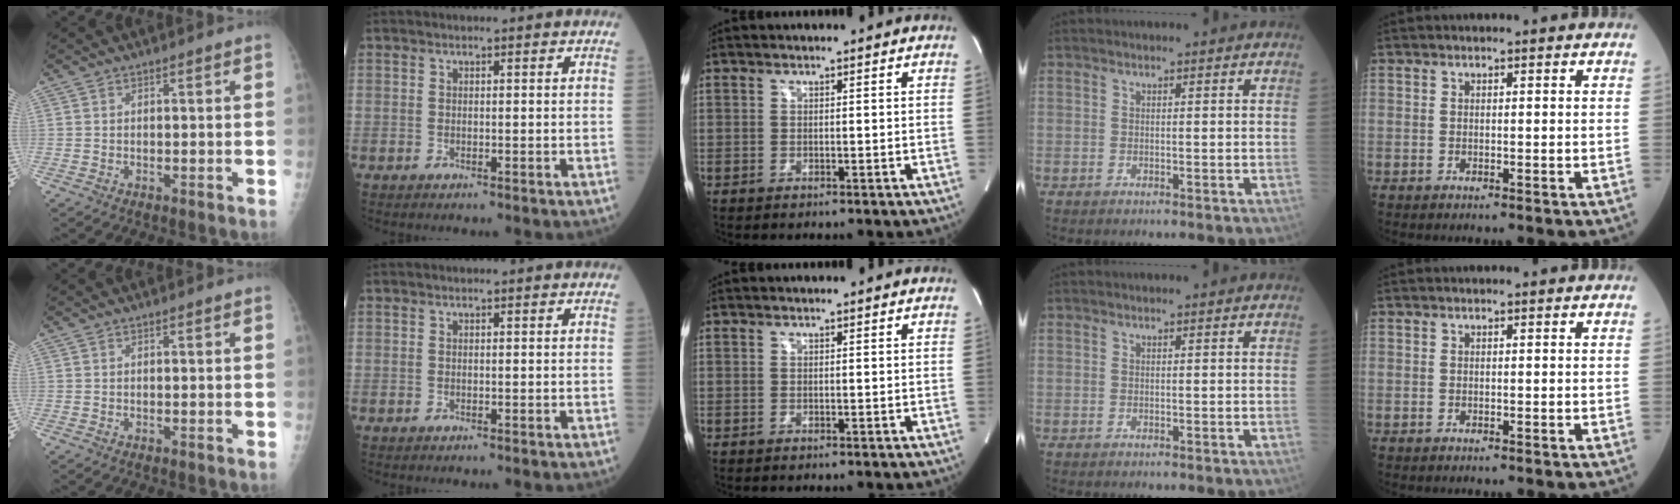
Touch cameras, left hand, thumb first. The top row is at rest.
{}